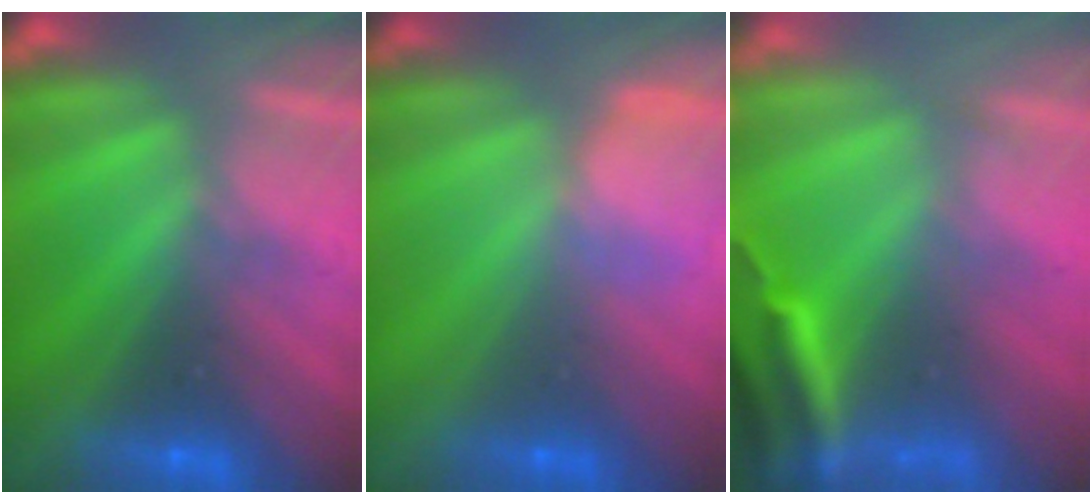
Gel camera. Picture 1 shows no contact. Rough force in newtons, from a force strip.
{"total": 2.9}
{"total": 3.7}